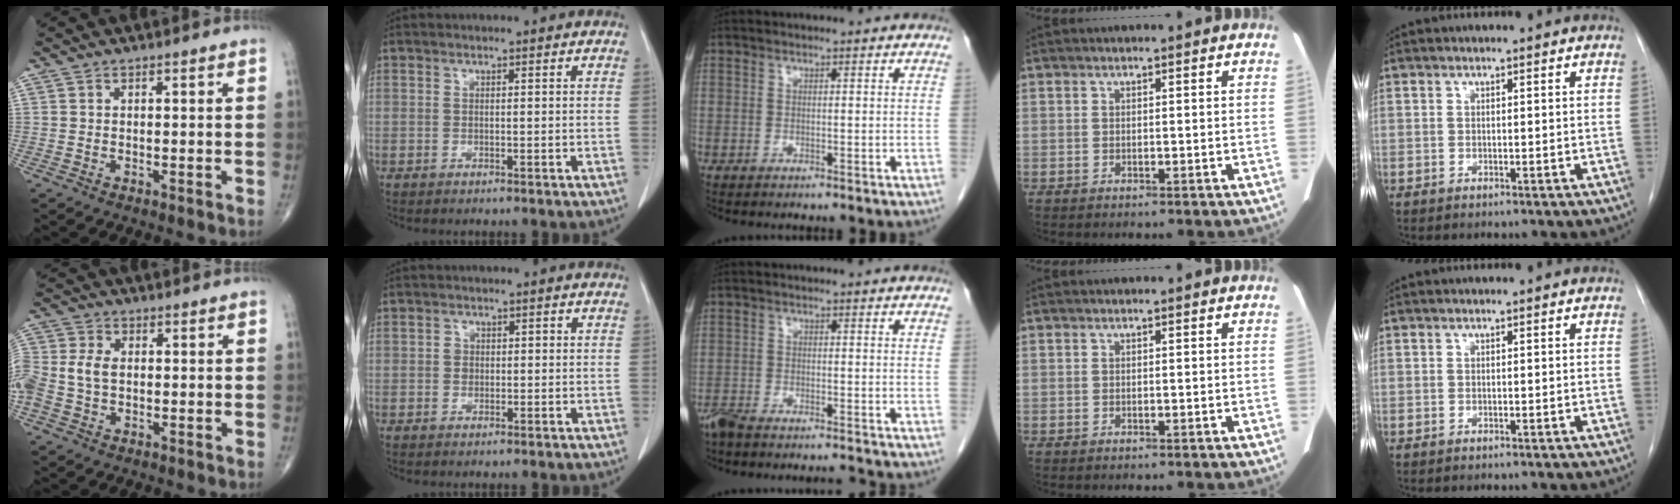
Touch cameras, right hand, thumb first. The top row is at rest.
{"thumb": {"total": 8.2, "force": [-0.3, 5.7, 5.9], "torque": [-0.150, 0.016, -0.008]}, "index": {"total": 1.5, "force": [0.1, 1.4, 0.5], "torque": [-0.006, 0.005, 0.004]}, "middle": {"total": 5.2, "force": [-4.9, -0.1, 1.5], "torque": [-0.026, -0.010, -0.084]}}